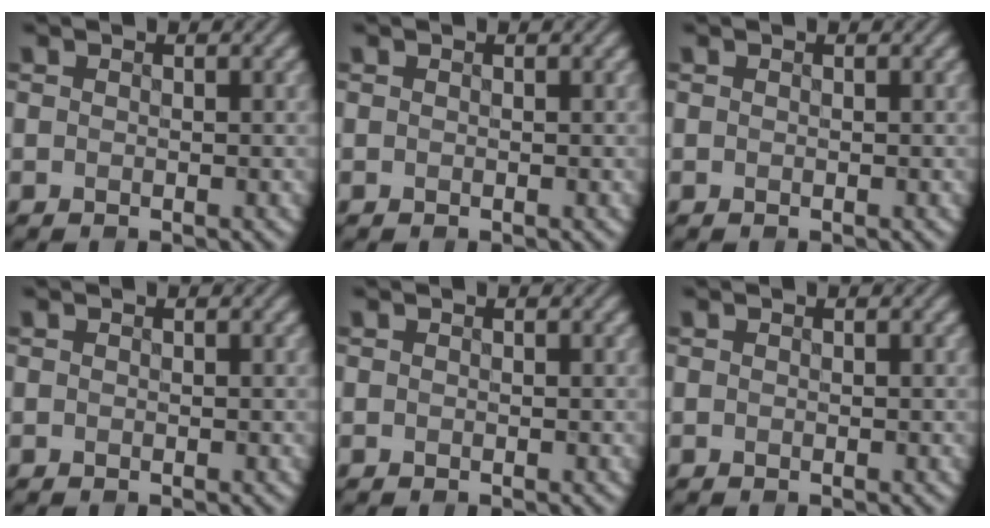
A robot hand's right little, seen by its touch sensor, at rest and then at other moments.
{"total": 0.0}
{"total": 0.0}
{"total": 0.0}
{"total": 0.0}
{"total": 0.0}